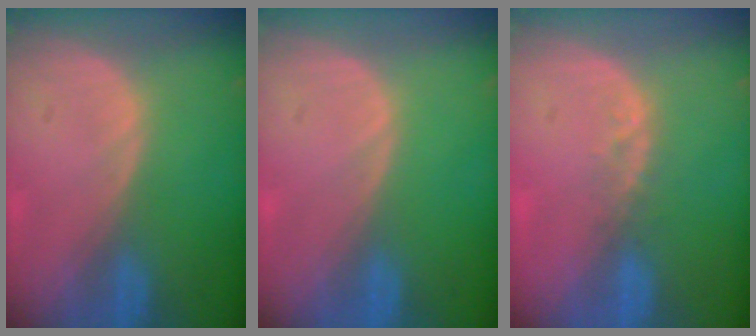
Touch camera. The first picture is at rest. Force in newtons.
{"total": 0.0}
{"total": 2.1, "press": 1.8, "slide": 1.1}